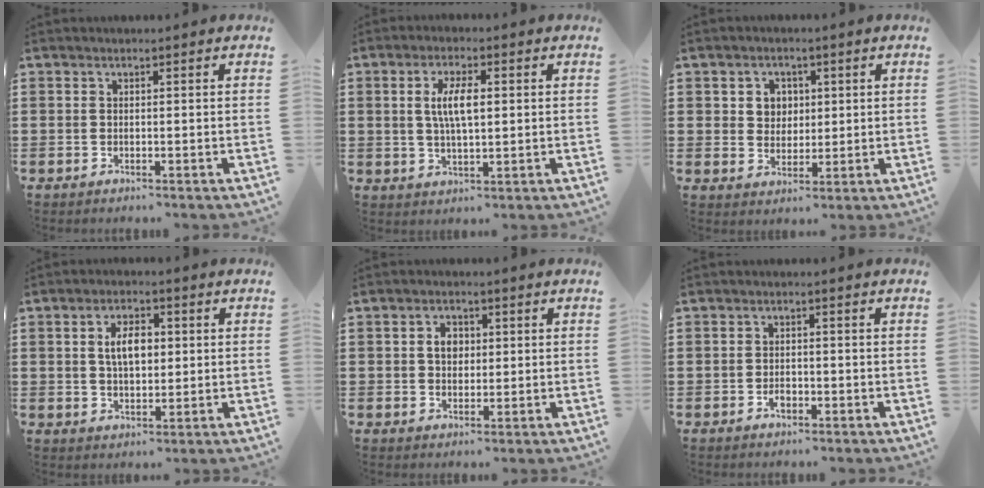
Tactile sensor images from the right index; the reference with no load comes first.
{"total": 5.6, "force": [0.8, 1.8, 5.2], "torque": [-0.104, 0.008, 0.012]}
{"total": 3.7, "force": [1.1, 3.3, 1.0], "torque": [-0.027, 0.009, 0.015]}
{"total": 5.1, "force": [0.9, 2.7, 4.2], "torque": [-0.080, 0.008, 0.011]}
{"total": 3.1, "force": [0.5, 2.3, 2.1], "torque": [-0.047, 0.011, 0.007]}
{"total": 1.7, "force": [-0.9, 1.0, 1.1], "torque": [-0.022, -0.001, -0.016]}